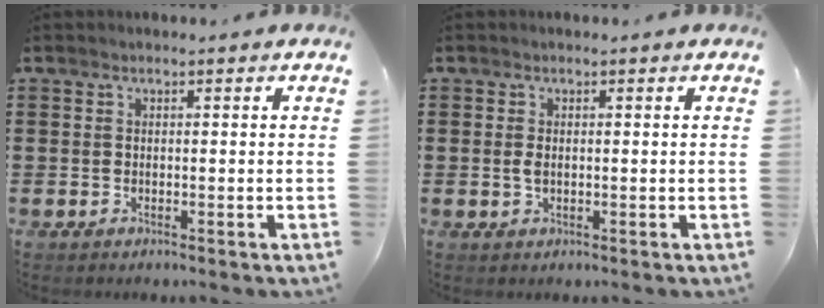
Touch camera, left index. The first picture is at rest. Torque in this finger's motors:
{"motor_torque": [0.38, 0.43, 0.22, 0.01]}